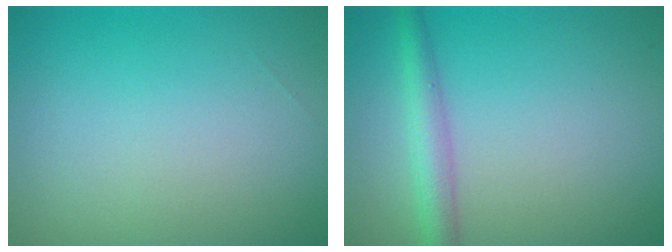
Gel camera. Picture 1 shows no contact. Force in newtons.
{"total": 2.9, "press": 2.9, "slide": 0.1}